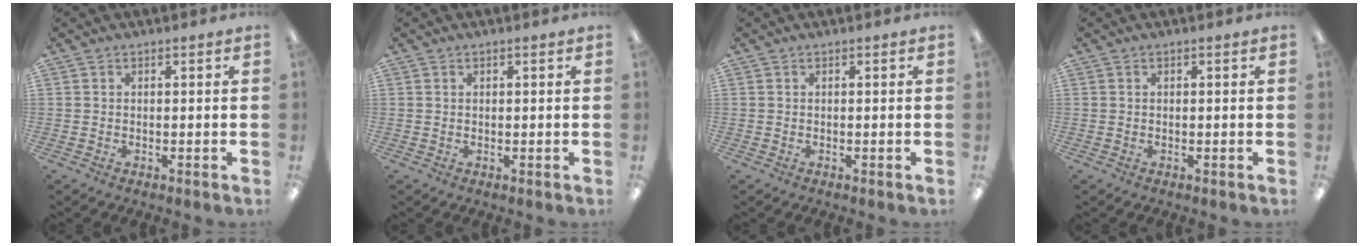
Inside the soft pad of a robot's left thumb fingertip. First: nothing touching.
{"total": 0.5, "force": [0.3, 0.1, 0.4], "torque": [-0.008, 0.002, 0.005]}
{"total": 0.0}
{"total": 0.0}